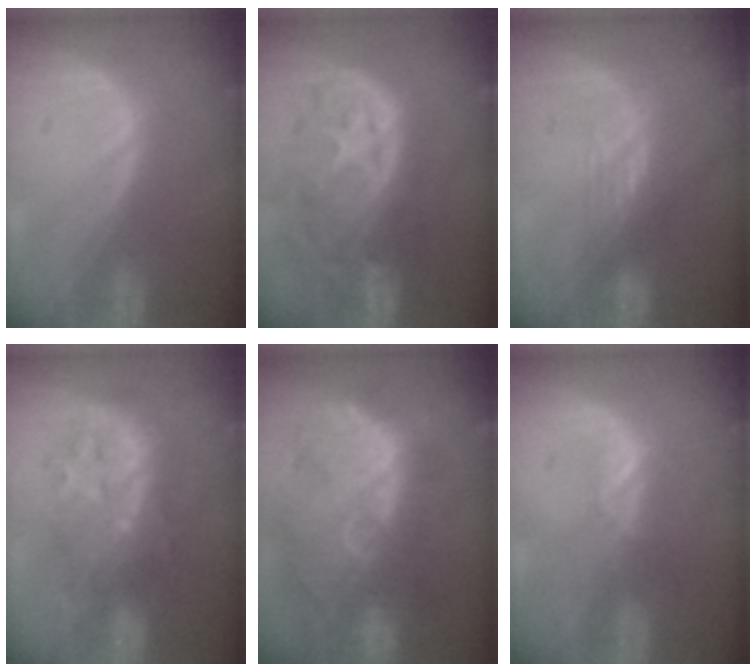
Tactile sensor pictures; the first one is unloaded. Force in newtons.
{"total": 11.2, "press": 9.7, "slide": 5.5}
{"total": 3.0, "press": 2.6, "slide": 1.5}
{"total": 8.7, "press": 8.0, "slide": 3.5}
{"total": 13.1, "press": 11.4, "slide": 6.4}
{"total": 1.5, "press": 1.4, "slide": 0.2}